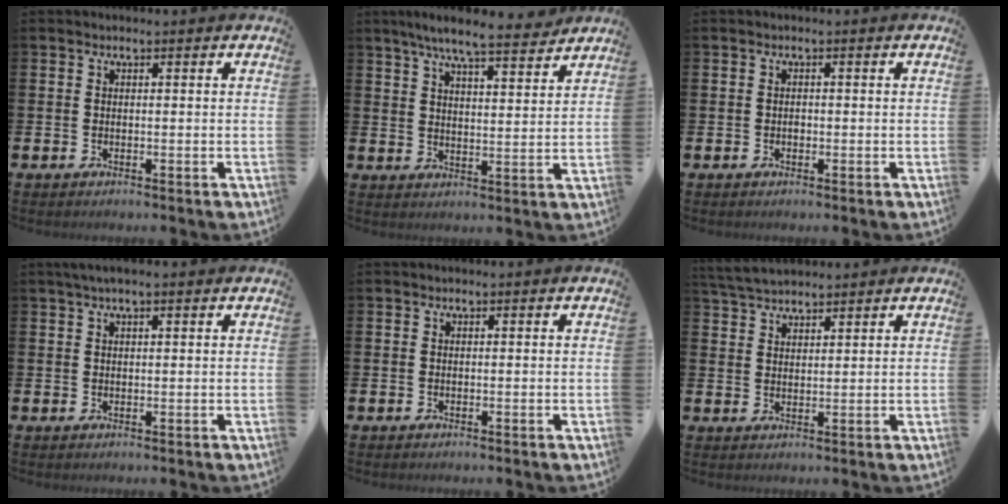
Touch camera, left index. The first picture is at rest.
{"total": 7.5, "force": [6.8, 0.6, 3.0], "torque": [-0.069, -0.035, 0.119]}
{"total": 0.6, "force": [-0.2, 0.5, 0.2], "torque": [0.001, 0.000, -0.006]}
{"total": 2.0, "force": [1.4, 0.3, 1.5], "torque": [-0.027, 0.005, 0.023]}
{"total": 0.0}
{"total": 3.9, "force": [3.8, 0.7, 0.6], "torque": [-0.021, -0.011, 0.071]}